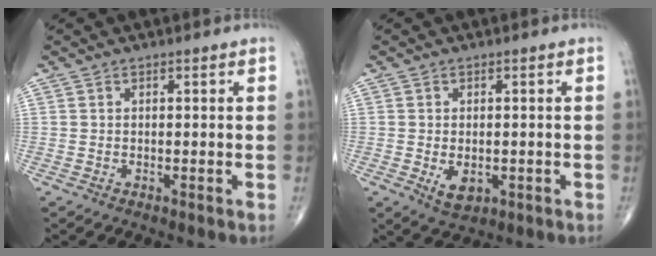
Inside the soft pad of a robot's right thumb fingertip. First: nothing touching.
{"total": 4.0, "force": [-0.9, 2.5, 3.0], "torque": [-0.039, -0.005, -0.005]}